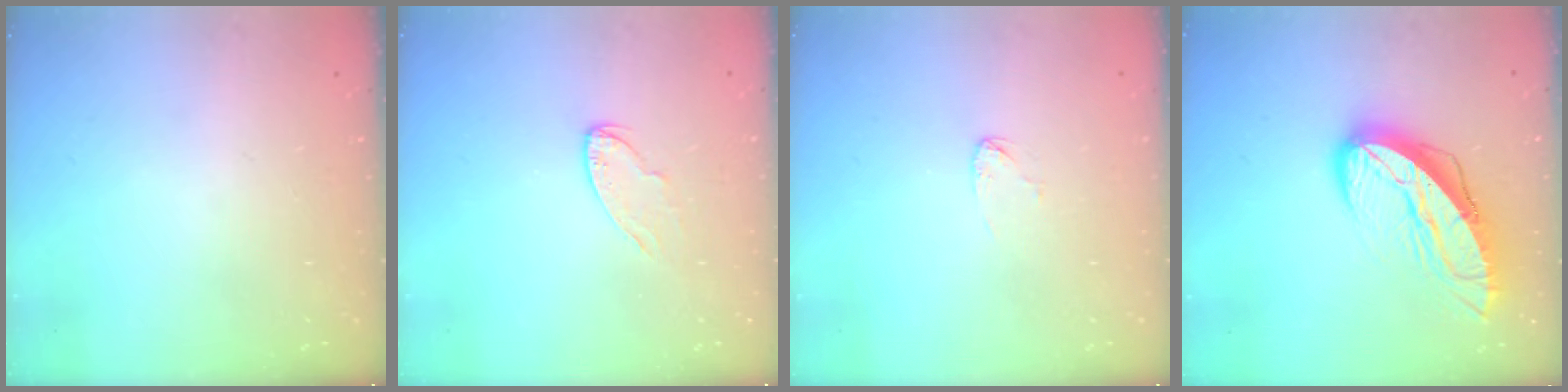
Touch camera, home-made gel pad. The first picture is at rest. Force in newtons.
{"total": 6.7, "press": 6.7, "slide": 0.2}
{"total": 3.0, "press": 3.0, "slide": 0.2}
{"total": 12.4, "press": 12.3, "slide": 1.3}